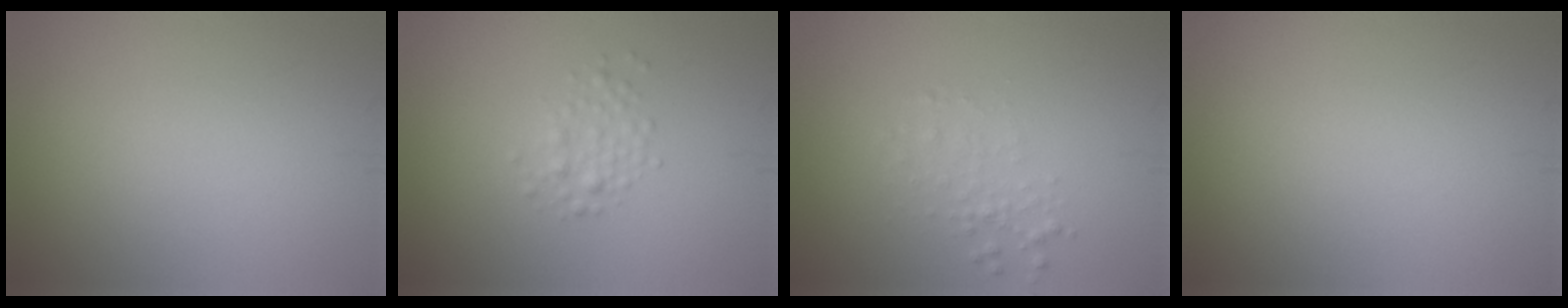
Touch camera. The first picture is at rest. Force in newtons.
{"total": 1.6, "press": 1.6, "slide": 0.0}
{"total": 1.4, "press": 1.4, "slide": 0.0}
{"total": 0.0}